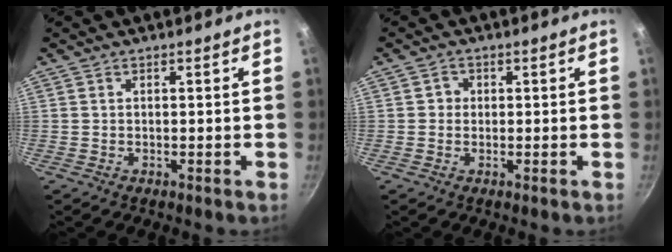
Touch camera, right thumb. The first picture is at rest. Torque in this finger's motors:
{"motor_torque": [-0.42, 0.27, 0.26, -0.25, -0.01]}